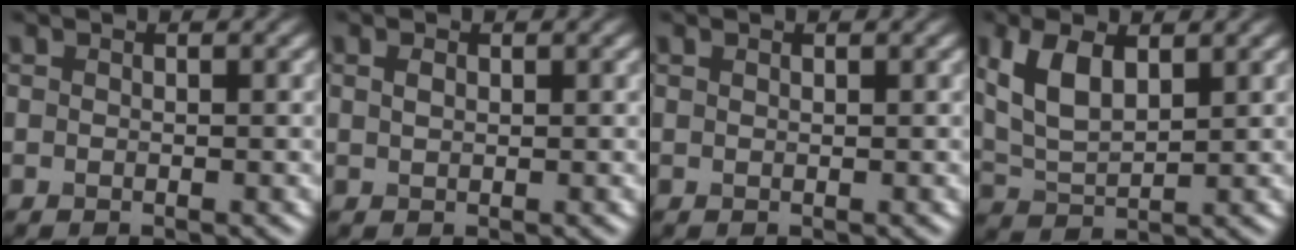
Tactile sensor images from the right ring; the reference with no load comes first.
{"total": 0.8, "force": [0.3, 0.5, 0.6], "torque": [-0.014, 0.001, 0.008]}
{"total": 0.0}
{"total": 5.4, "force": [2.1, 2.7, 4.2], "torque": [-0.099, 0.003, 0.044]}